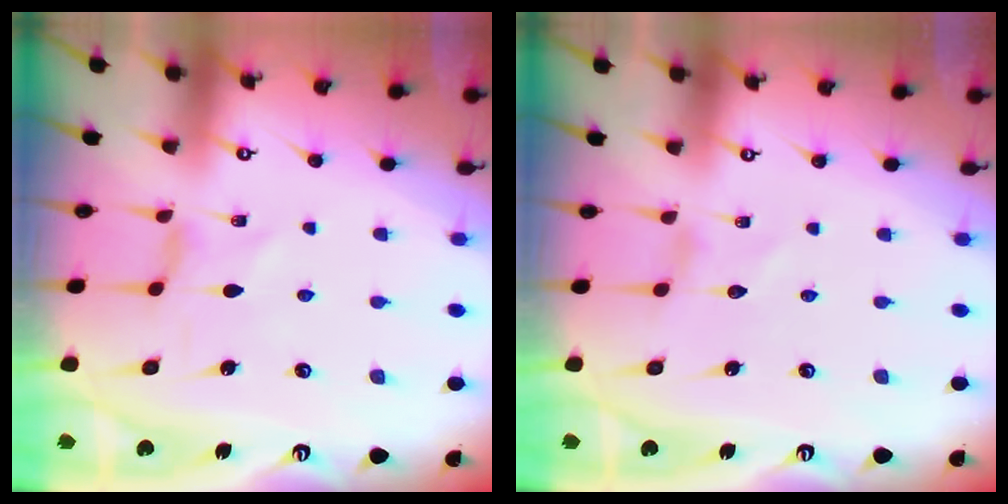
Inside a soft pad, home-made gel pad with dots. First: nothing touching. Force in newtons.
{"total": 0.0}